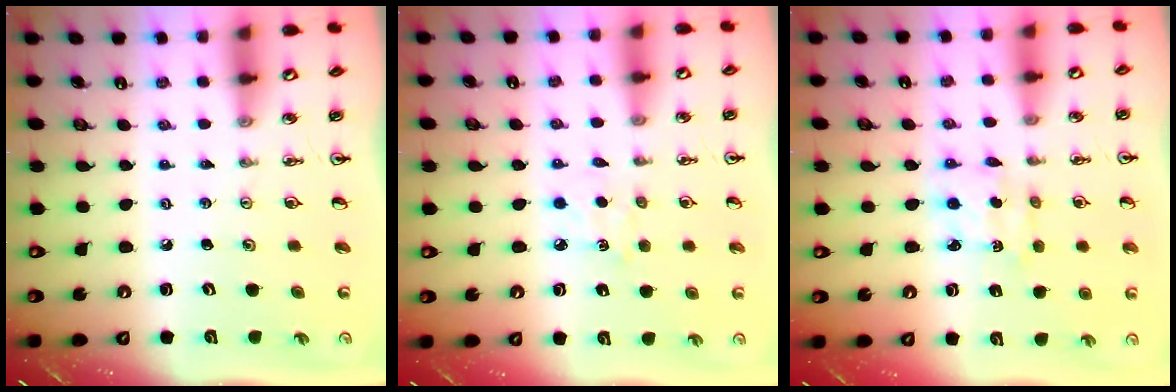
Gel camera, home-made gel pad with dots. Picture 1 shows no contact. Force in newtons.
{"total": 5.1, "press": 5.1, "slide": 0.5}
{"total": 2.5, "press": 2.5, "slide": 0.3}